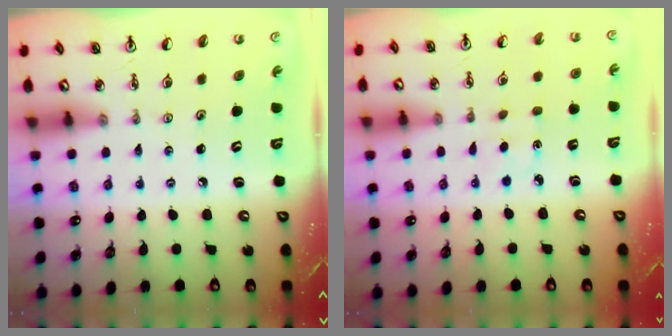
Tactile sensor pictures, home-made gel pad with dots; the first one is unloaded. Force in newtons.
{"total": 2.3, "press": 2.3, "slide": 0.3}